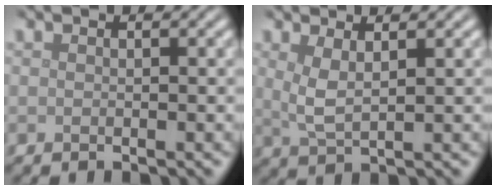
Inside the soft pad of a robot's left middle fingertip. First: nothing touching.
{"total": 2.5, "force": [1.1, 0.7, 2.1], "torque": [-0.045, -0.006, 0.023]}